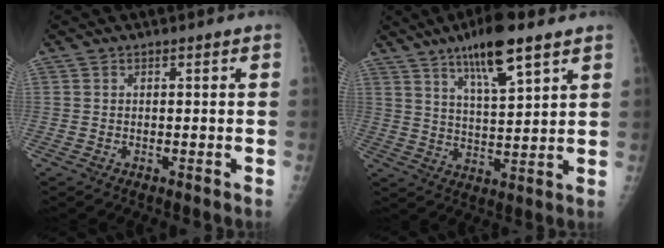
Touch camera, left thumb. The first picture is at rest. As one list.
[{"total": 11.7, "force": [7.3, 2.7, 8.7], "torque": [-0.138, -0.033, 0.125]}]